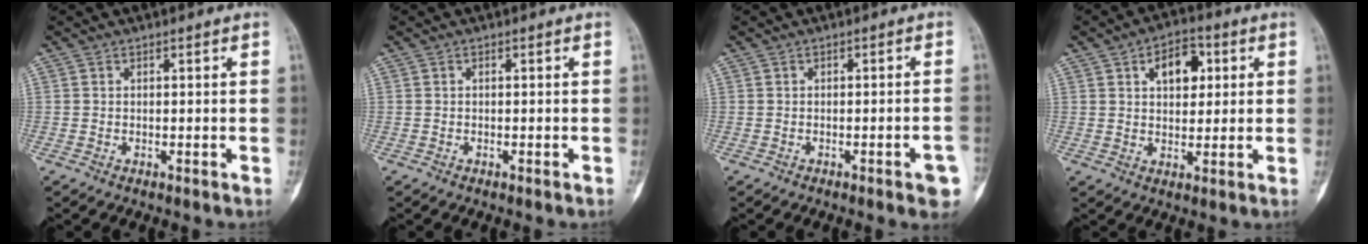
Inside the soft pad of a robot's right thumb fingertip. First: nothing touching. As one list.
[{"total": 0.0}, {"total": 4.5, "force": [-2.1, 1.0, 3.8], "torque": [-0.041, 0.010, -0.023]}, {"total": 8.3, "force": [2.7, 5.1, 5.9], "torque": [-0.059, 0.000, 0.038]}]